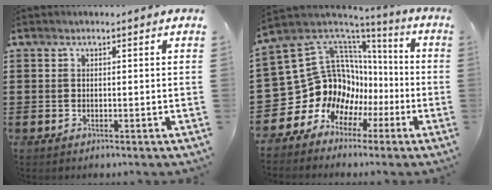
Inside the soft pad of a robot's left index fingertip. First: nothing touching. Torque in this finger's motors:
{"motor_torque": [1.23, 0.91, 0.32, 0.06]}